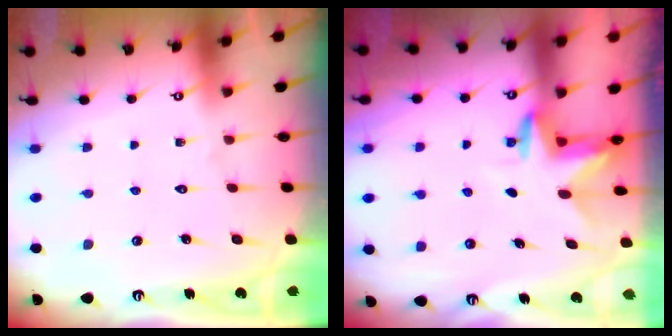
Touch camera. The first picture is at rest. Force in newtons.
{"total": 3.4, "press": 3.4, "slide": 0.3}